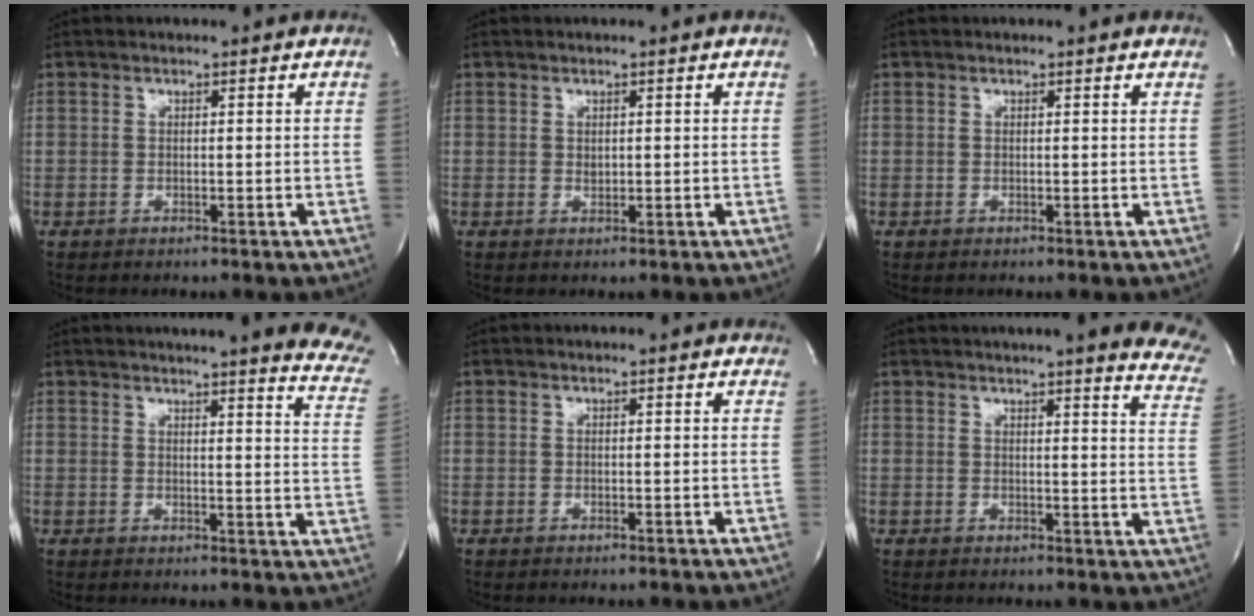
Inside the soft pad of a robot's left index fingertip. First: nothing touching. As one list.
[{"total": 0.6, "force": [0.2, 0.4, 0.4], "torque": [-0.006, 0.000, 0.006]}, {"total": 1.0, "force": [0.9, 0.1, 0.3], "torque": [-0.010, 0.001, 0.004]}, {"total": 19.5, "force": [17.0, 1.9, 9.3], "torque": [-0.109, -0.056, 0.179]}, {"total": 0.8, "force": [0.7, 0.3, 0.3], "torque": [-0.009, 0.002, 0.001]}, {"total": 17.1, "force": [14.3, 2.1, 9.1], "torque": [-0.102, -0.033, 0.148]}]